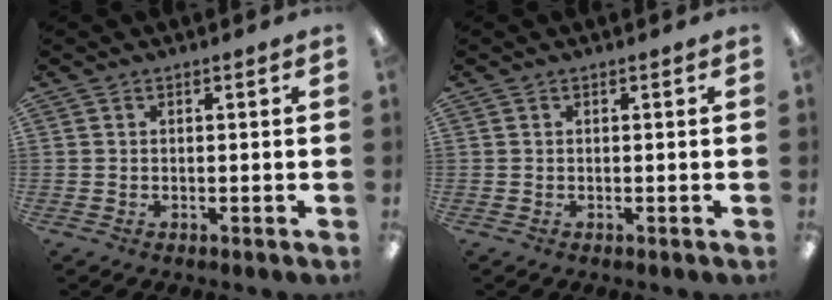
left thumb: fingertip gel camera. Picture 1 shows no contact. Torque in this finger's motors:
{"motor_torque": [-0.02, 0.02, 0.00, 0.00, 0.00]}